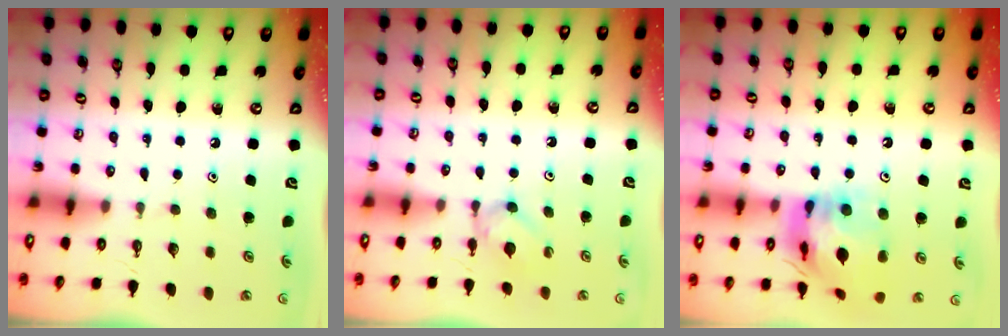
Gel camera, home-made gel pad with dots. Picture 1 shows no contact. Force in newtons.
{"total": 3.0, "press": 2.9, "slide": 0.5}
{"total": 15.5, "press": 15.4, "slide": 2.1}